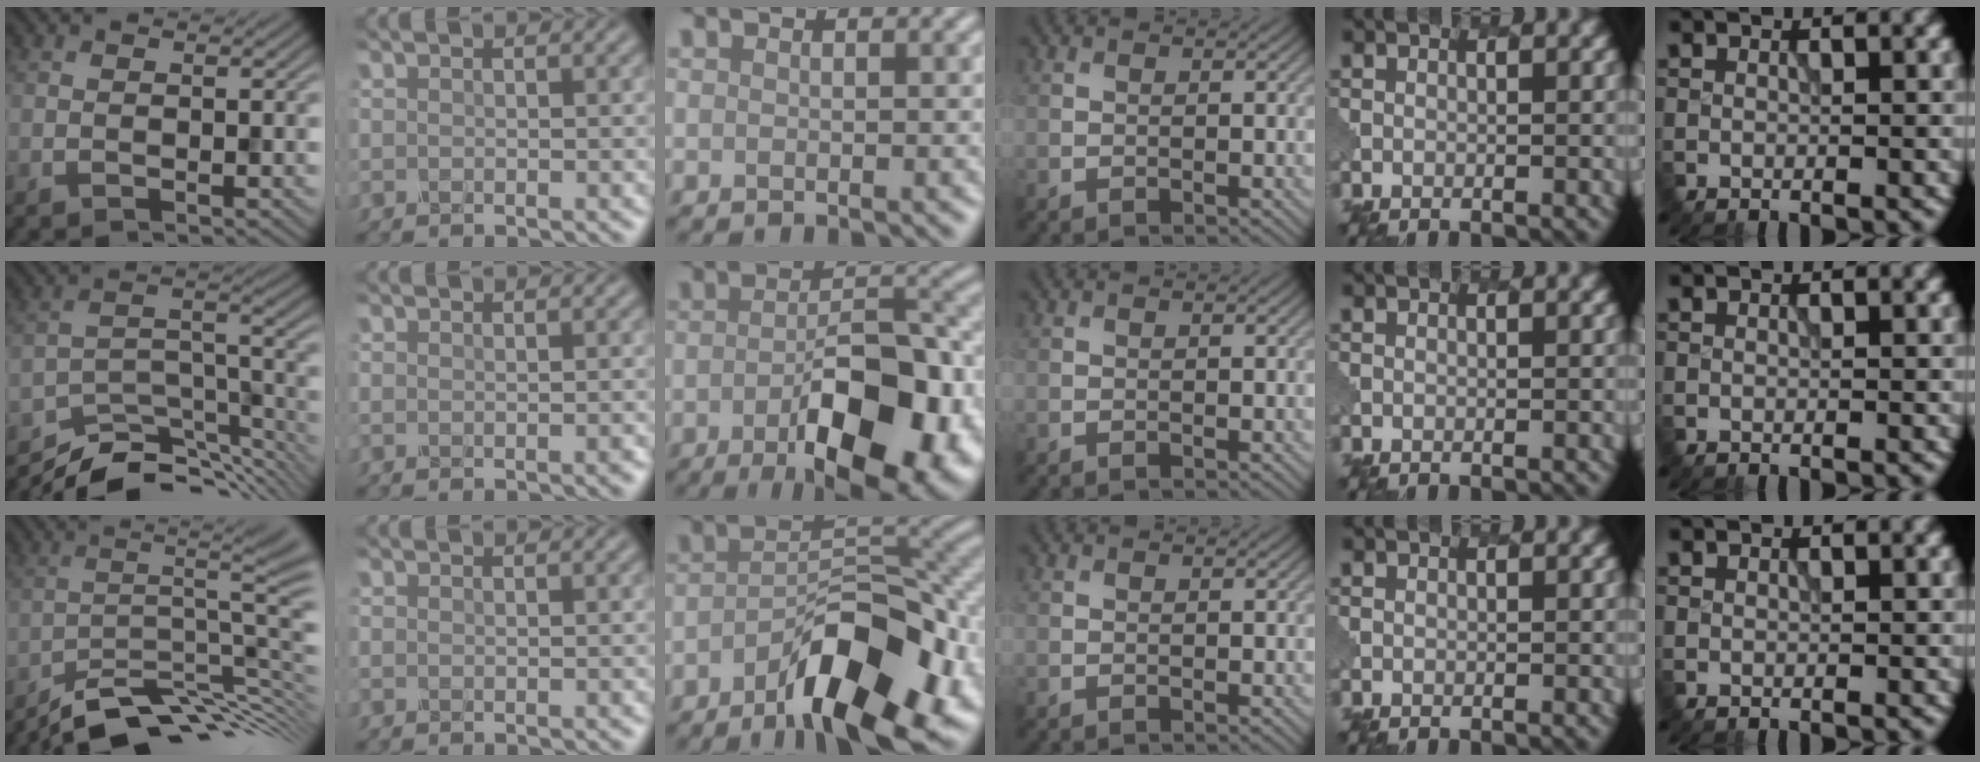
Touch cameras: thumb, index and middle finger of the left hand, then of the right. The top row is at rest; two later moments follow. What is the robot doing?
{"motion": "dispense", "object": "glue stick"}